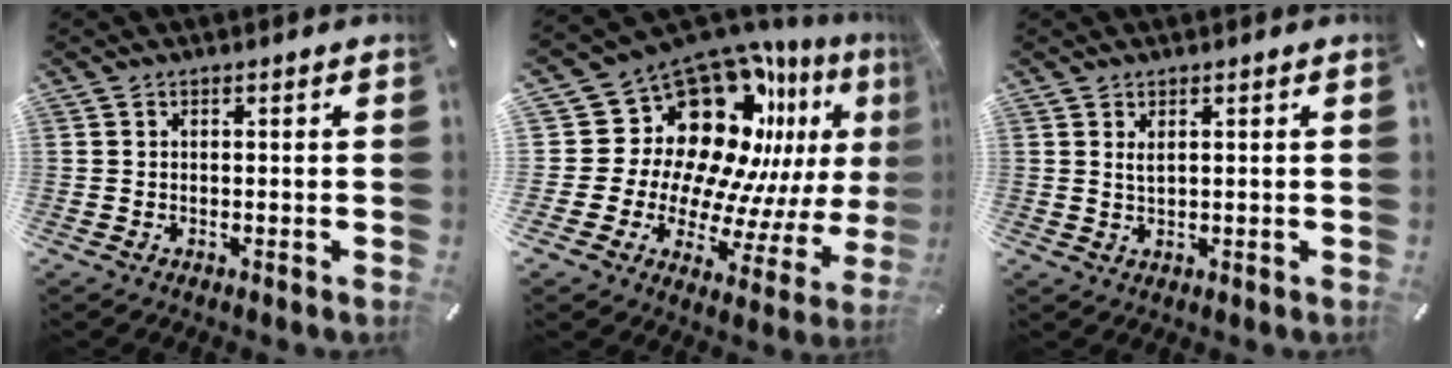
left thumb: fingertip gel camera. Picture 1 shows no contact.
{"total": 22.6, "force": [11.8, 14.9, 12.1], "torque": [-0.191, -0.138, 0.234]}
{"total": 1.7, "force": [0.9, 0.6, 1.3], "torque": [-0.027, -0.001, 0.016]}